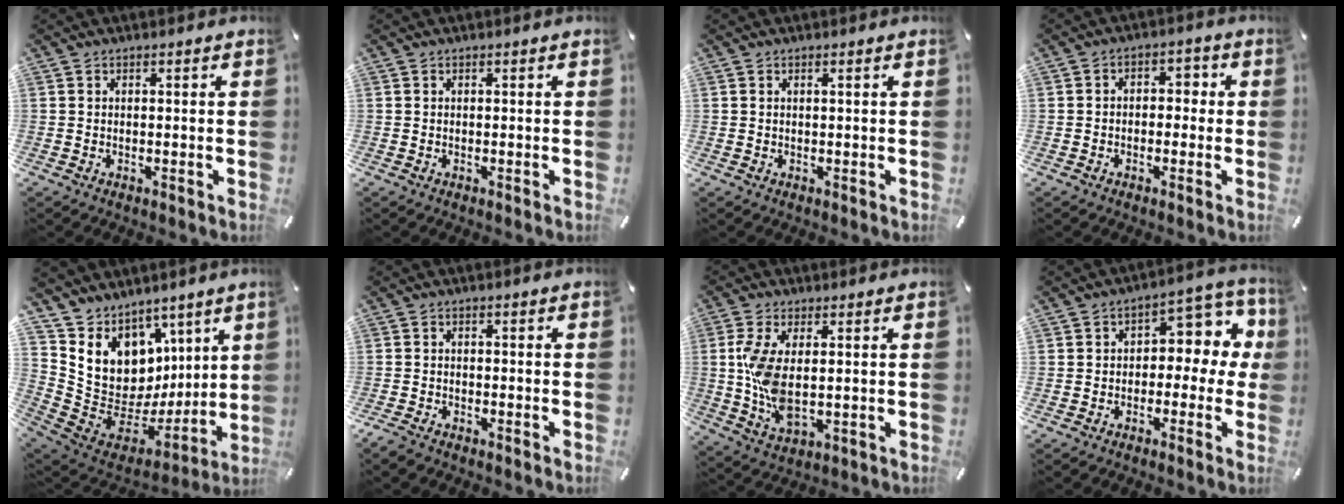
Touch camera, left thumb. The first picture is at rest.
{"total": 0.0}
{"total": 0.6, "force": [0.2, 0.1, 0.5], "torque": [-0.010, 0.001, 0.003]}
{"total": 3.6, "force": [-1.7, 2.6, 1.7], "torque": [-0.025, 0.015, -0.038]}
{"total": 10.6, "force": [4.1, 9.6, 1.6], "torque": [-0.028, -0.079, 0.094]}
{"total": 2.0, "force": [-1.8, 0.6, 0.6], "torque": [-0.026, 0.003, -0.040]}
{"total": 10.1, "force": [0.7, 4.9, 8.8], "torque": [-0.197, -0.013, 0.009]}
{"total": 8.5, "force": [1.2, 5.8, 6.1], "torque": [-0.068, -0.011, 0.015]}